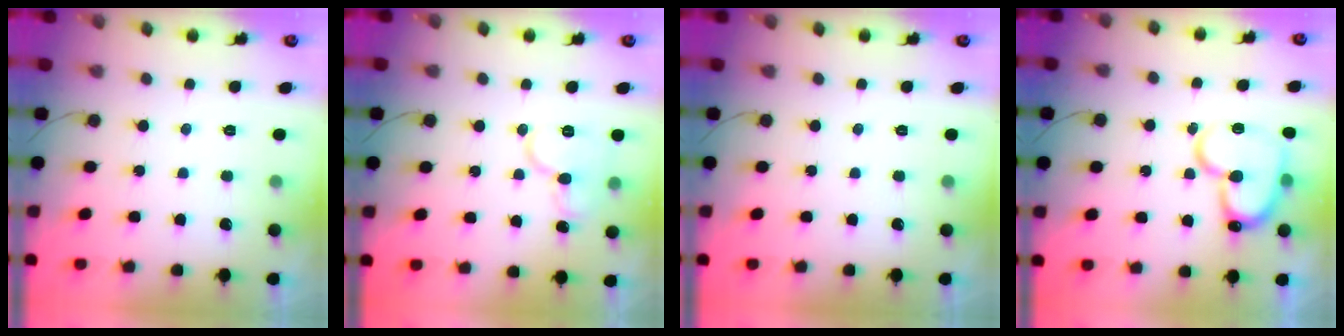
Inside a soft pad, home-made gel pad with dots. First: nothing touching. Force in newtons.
{"total": 11.3, "press": 11.2, "slide": 1.2}
{"total": 0.0}
{"total": 17.9, "press": 17.7, "slide": 2.4}